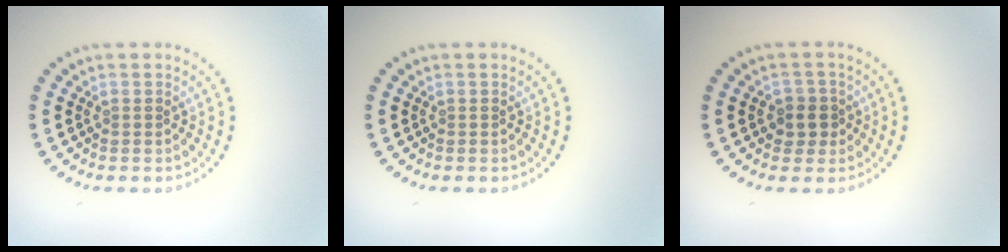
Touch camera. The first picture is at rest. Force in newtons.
{"total": 0.0}
{"total": 2.1, "press": 1.8, "slide": 1.0}